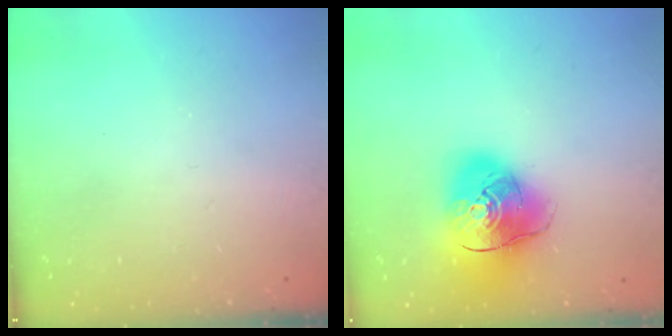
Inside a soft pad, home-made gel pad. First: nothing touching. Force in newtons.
{"total": 14.8, "press": 14.7, "slide": 2.1}